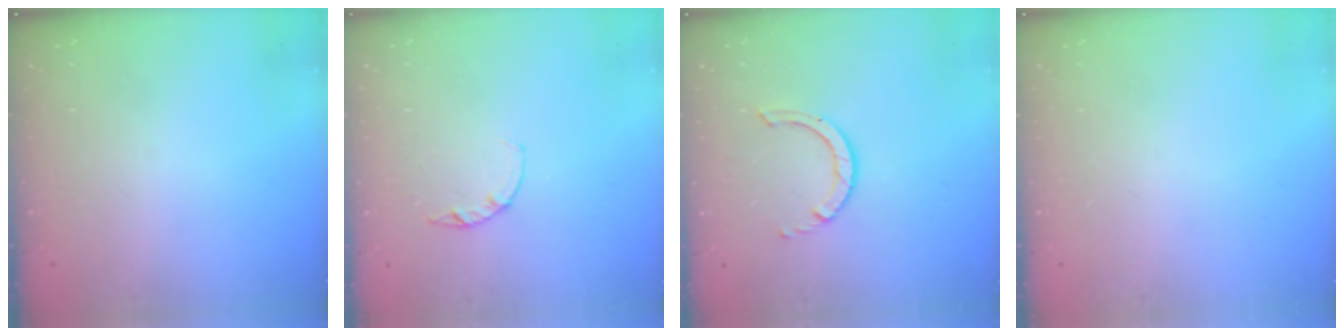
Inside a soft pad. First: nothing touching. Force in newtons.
{"total": 2.2, "press": 2.2, "slide": 0.4}
{"total": 2.9, "press": 2.9, "slide": 0.2}
{"total": 0.0}